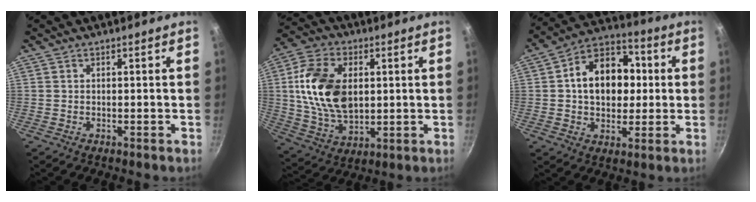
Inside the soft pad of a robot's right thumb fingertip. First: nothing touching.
{"total": 17.3, "force": [2.4, 11.1, 13.0], "torque": [-0.229, -0.006, 0.047]}
{"total": 15.8, "force": [1.7, 11.5, 10.7], "torque": [-0.125, 0.024, 0.013]}